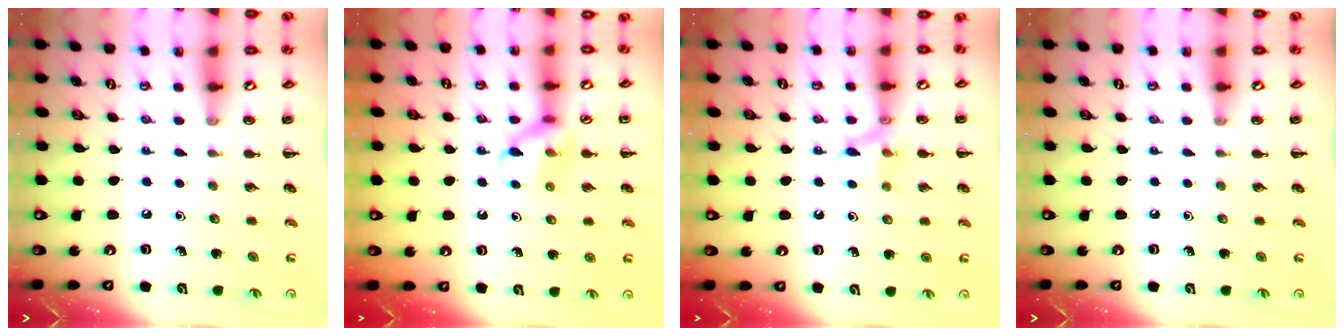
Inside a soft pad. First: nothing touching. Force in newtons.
{"total": 10.1, "press": 10.0, "slide": 0.9}
{"total": 8.7, "press": 8.6, "slide": 1.0}
{"total": 0.0}